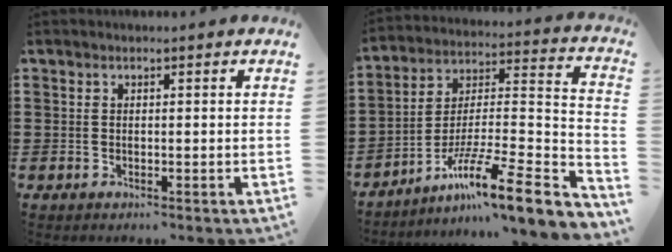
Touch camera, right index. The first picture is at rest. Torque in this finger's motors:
{"motor_torque": [2.14, 0.00, 0.27, 0.16]}